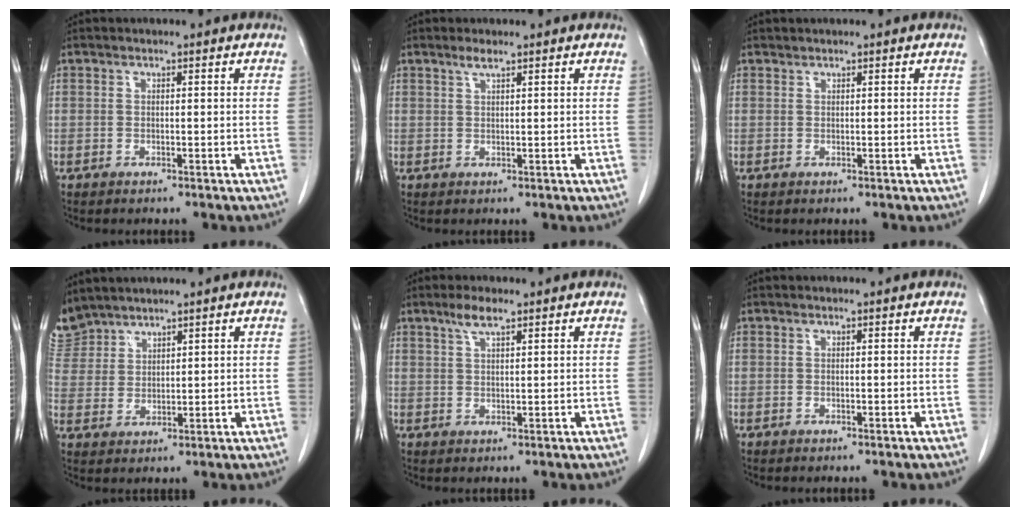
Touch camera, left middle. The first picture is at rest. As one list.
[{"total": 1.5, "force": [1.1, 0.0, 1.0], "torque": [-0.021, 0.002, 0.024]}, {"total": 0.0}, {"total": 5.9, "force": [5.6, 1.8, -0.1], "torque": [-0.007, 0.008, 0.125]}, {"total": 3.2, "force": [2.2, 0.5, 2.2], "torque": [-0.049, 0.004, 0.045]}, {"total": 0.0}]